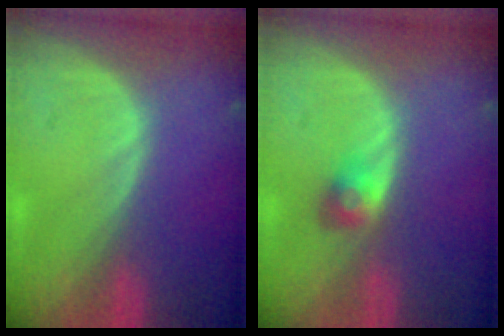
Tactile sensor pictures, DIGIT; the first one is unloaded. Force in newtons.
{"total": 2.8, "press": 2.5, "slide": 1.2}